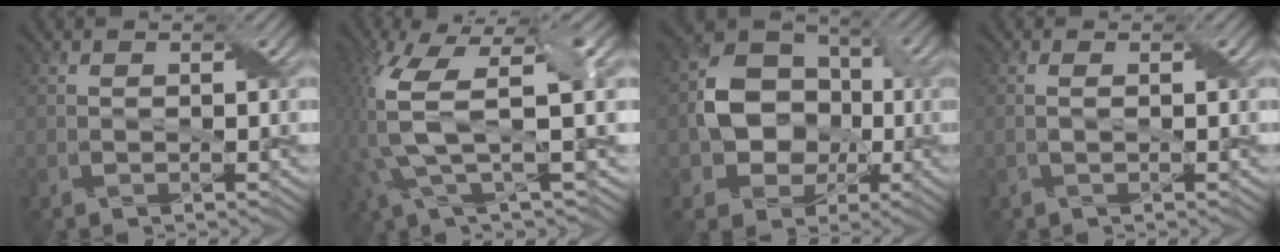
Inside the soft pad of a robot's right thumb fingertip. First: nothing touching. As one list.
[{"total": 10.6, "force": [1.0, 3.3, 10.0], "torque": [-0.229, -0.008, 0.015]}, {"total": 9.8, "force": [-1.1, 8.1, 5.3], "torque": [-0.103, -0.001, -0.039]}, {"total": 0.8, "force": [0.1, 0.2, 0.8], "torque": [-0.016, 0.006, -0.002]}]